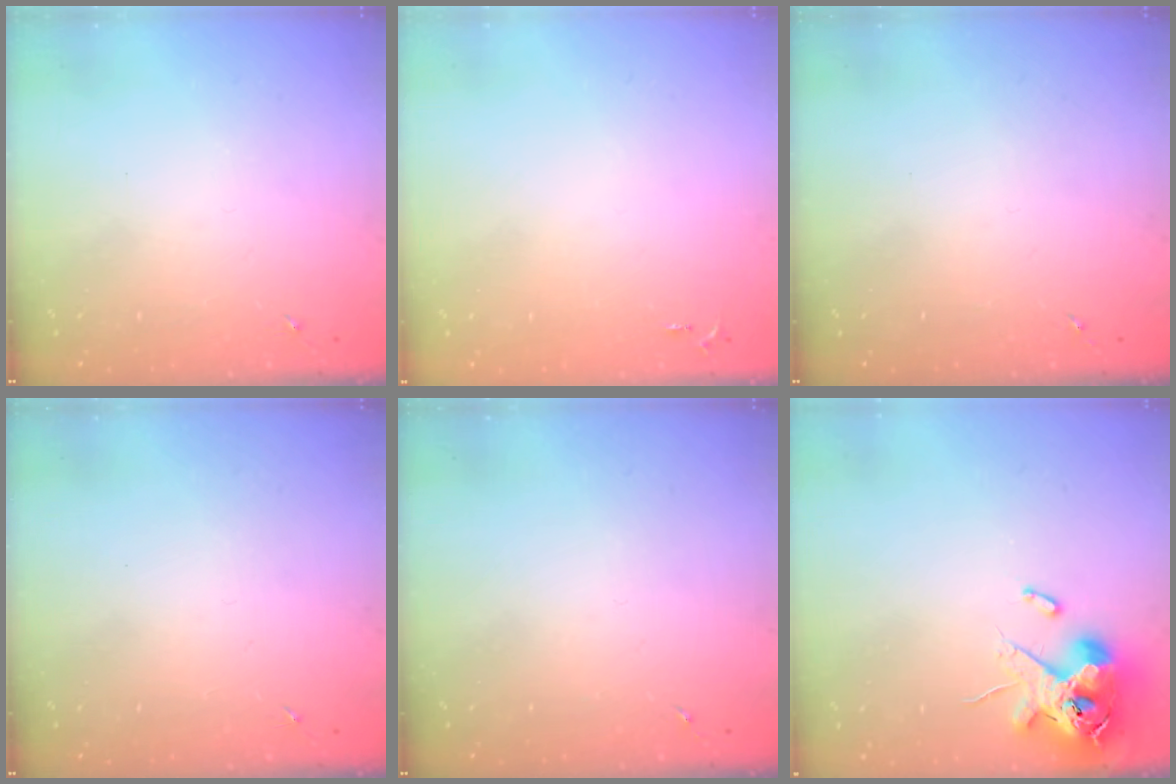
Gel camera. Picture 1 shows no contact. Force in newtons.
{"total": 2.5, "press": 2.5, "slide": 0.3}
{"total": 0.0}
{"total": 0.0}
{"total": 0.0}
{"total": 12.9, "press": 12.7, "slide": 2.2}